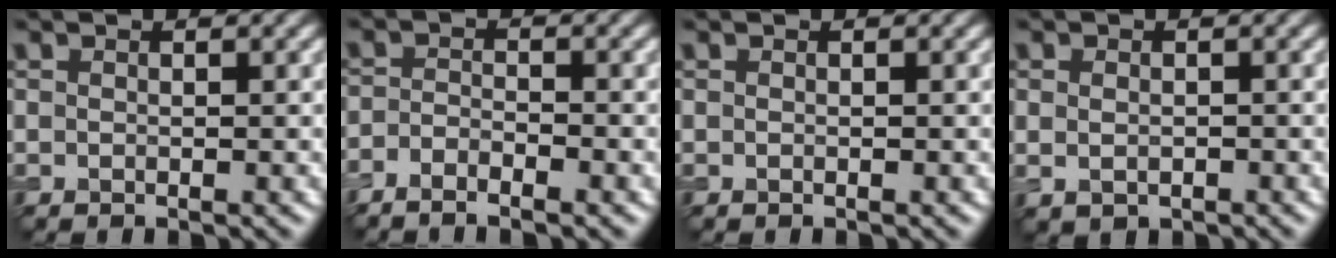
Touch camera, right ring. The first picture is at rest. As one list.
[{"total": 2.7, "force": [-2.0, 0.6, 1.7], "torque": [-0.040, -0.002, -0.042]}, {"total": 0.0}, {"total": 1.4, "force": [-0.2, 1.1, 1.0], "torque": [-0.017, -0.004, 0.002]}]